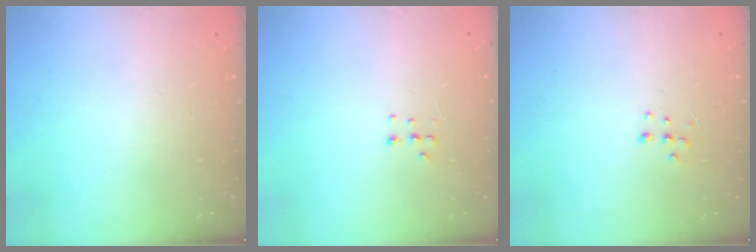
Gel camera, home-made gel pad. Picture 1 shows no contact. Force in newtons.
{"total": 5.7, "press": 5.6, "slide": 1.0}
{"total": 5.2, "press": 5.2, "slide": 0.7}